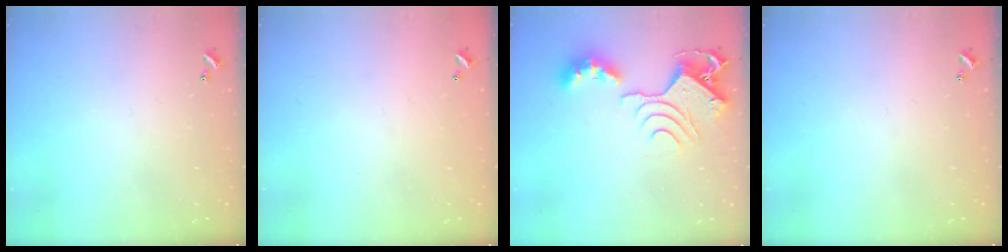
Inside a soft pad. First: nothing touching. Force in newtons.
{"total": 2.9, "press": 2.9, "slide": 0.1}
{"total": 11.3, "press": 11.2, "slide": 1.3}
{"total": 0.0}